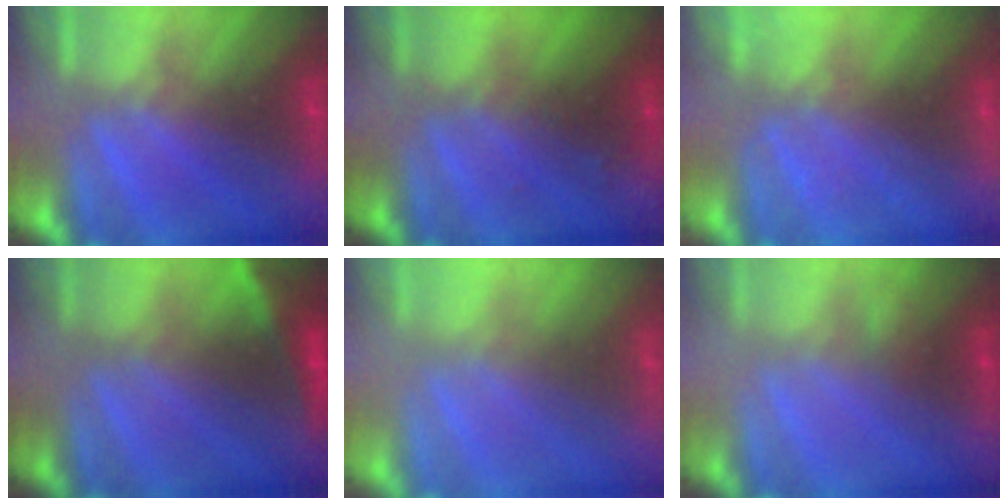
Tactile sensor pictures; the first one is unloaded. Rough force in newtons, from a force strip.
{"total": 6.9}
{"total": 2.3}
{"total": 2.2}
{"total": 3.0}
{"total": 2.1}